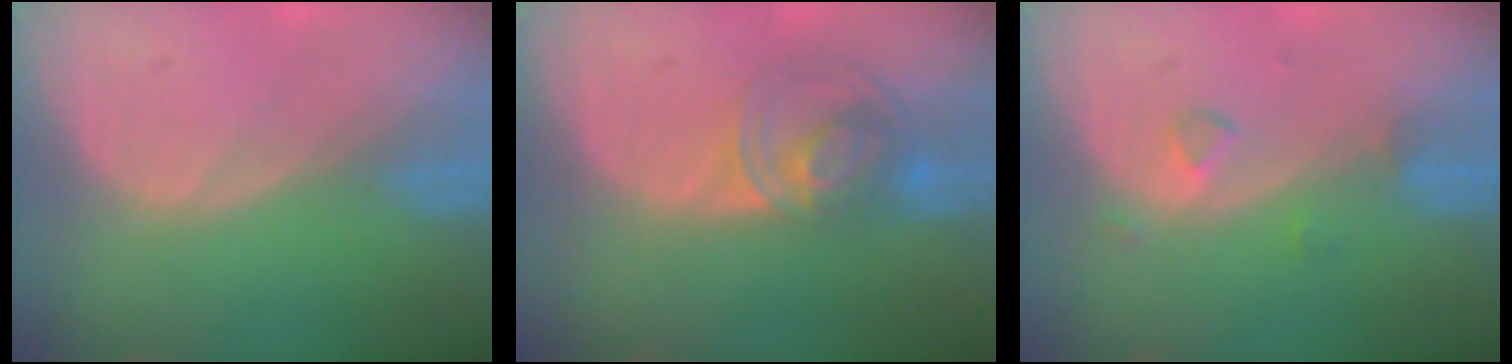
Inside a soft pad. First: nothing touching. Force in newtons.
{"total": 7.6, "press": 6.2, "slide": 4.3}
{"total": 2.1, "press": 2.1, "slide": 0.1}